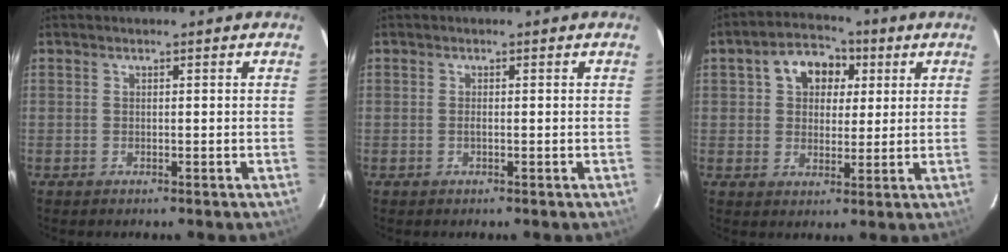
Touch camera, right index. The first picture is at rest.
{"total": 0.6, "force": [-0.2, 0.1, 0.6], "torque": [-0.011, 0.000, -0.005]}
{"total": 8.9, "force": [2.9, 6.7, 5.1], "torque": [-0.091, 0.031, 0.047]}